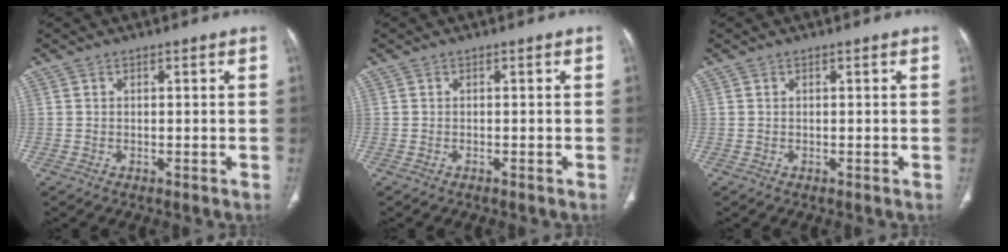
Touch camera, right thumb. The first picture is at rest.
{"total": 0.6, "force": [-0.5, 0.1, 0.4], "torque": [-0.010, 0.001, -0.004]}
{"total": 0.0}